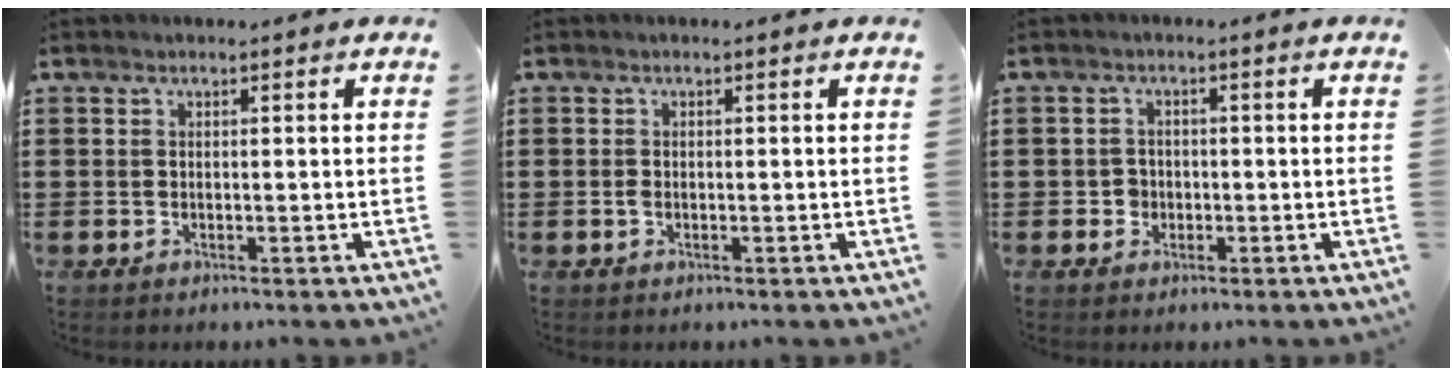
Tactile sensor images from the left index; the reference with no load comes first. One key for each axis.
{"total": 0.9, "fx": -0.2, "fy": 0.4, "fz": 0.8, "tx": -0.018, "ty": -0.001, "tz": -0.003}
{"total": 2.0, "fx": -0.5, "fy": 1.9, "fz": 0.6, "tx": -0.018, "ty": 0.004, "tz": -0.012}